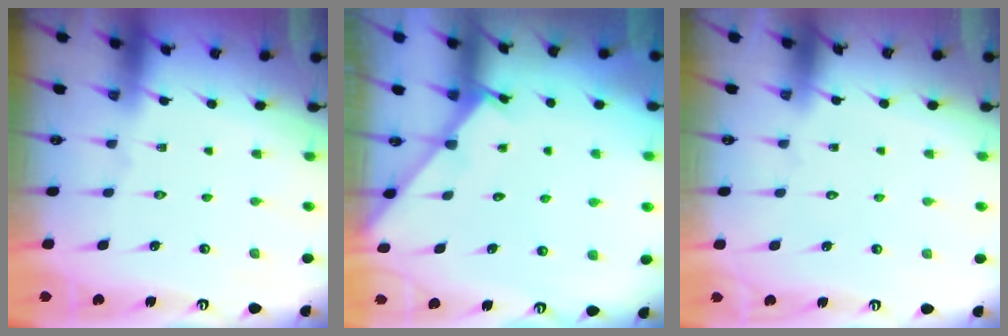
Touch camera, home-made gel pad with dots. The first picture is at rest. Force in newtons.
{"total": 1.1, "press": 1.1, "slide": 0.1}
{"total": 1.6, "press": 1.6, "slide": 0.1}